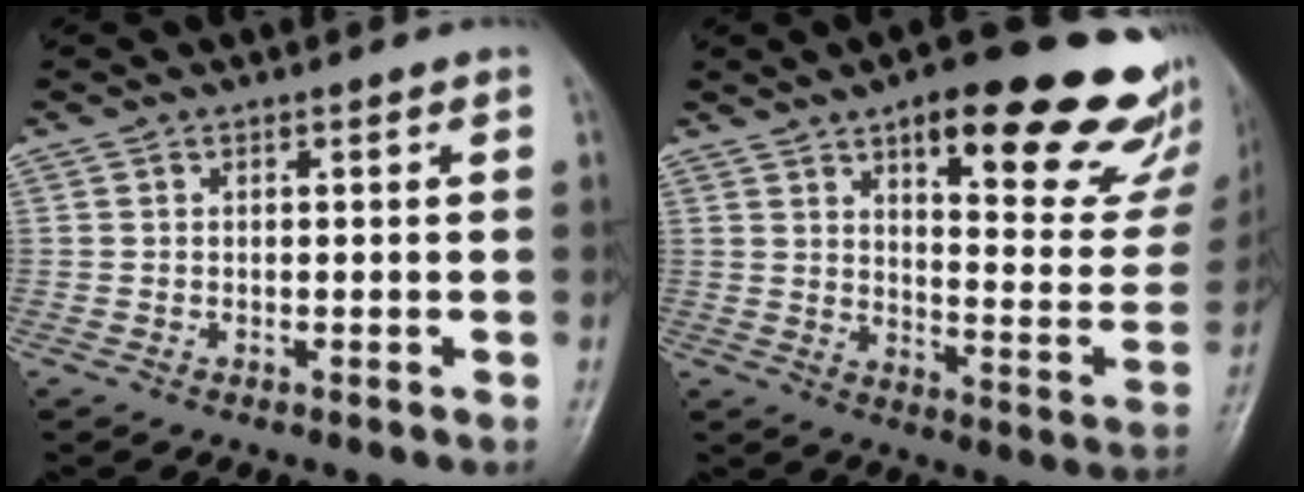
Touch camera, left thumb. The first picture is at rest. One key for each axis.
{"total": 26.8, "fx": 15.7, "fy": 8.5, "fz": 20.0, "tx": -0.221, "ty": -0.066, "tz": 0.211}